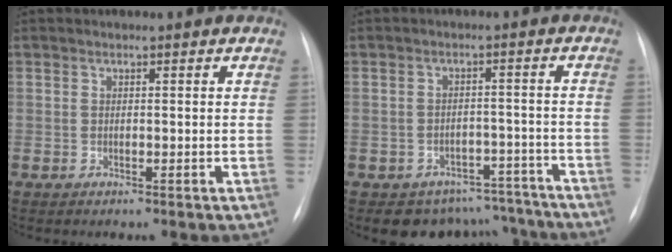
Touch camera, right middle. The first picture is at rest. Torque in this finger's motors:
{"motor_torque": [0.62, -0.74, 0.05, 0.05]}